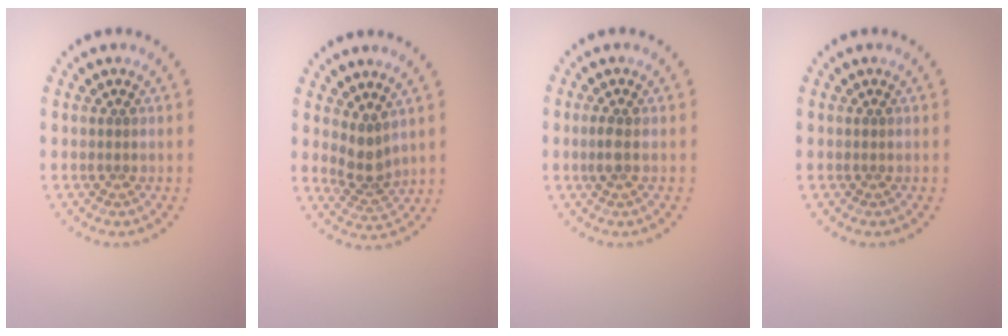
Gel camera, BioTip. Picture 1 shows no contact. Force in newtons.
{"total": 2.5, "press": 2.0, "slide": 1.6}
{"total": 1.2, "press": 1.2, "slide": 0.3}
{"total": 0.0}